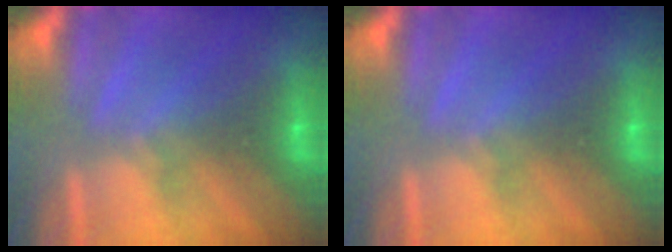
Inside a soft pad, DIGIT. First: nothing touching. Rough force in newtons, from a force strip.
{"total": 0.0}